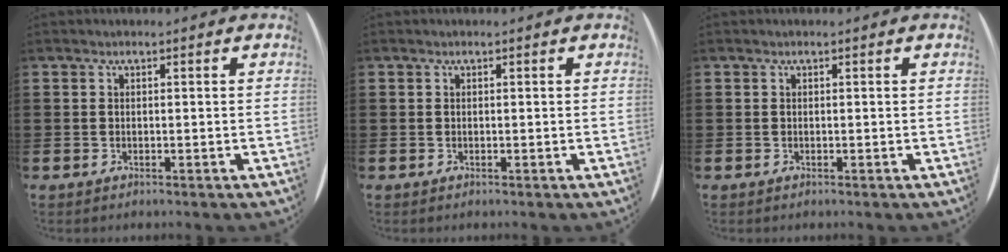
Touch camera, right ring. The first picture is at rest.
{"total": 0.0}
{"total": 0.0}